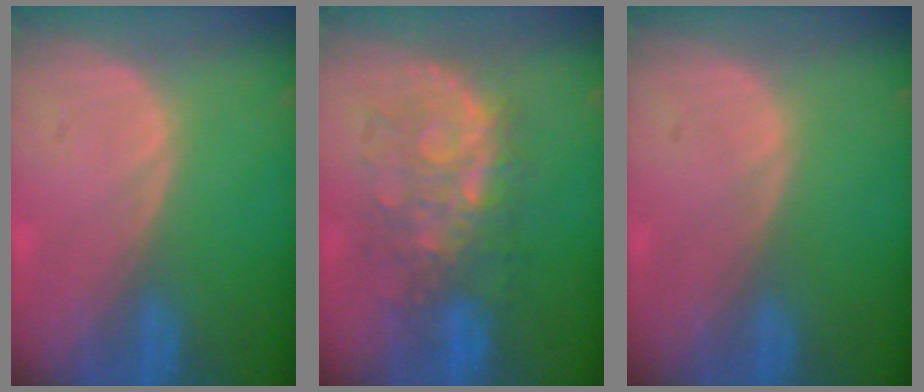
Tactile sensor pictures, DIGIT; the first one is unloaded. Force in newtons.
{"total": 8.6, "press": 8.3, "slide": 2.1}
{"total": 0.0}